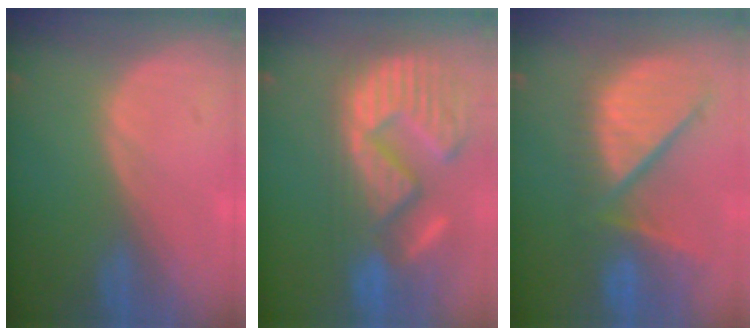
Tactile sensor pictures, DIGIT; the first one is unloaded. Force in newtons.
{"total": 15.4, "press": 12.7, "slide": 8.7}
{"total": 12.3, "press": 10.6, "slide": 6.3}